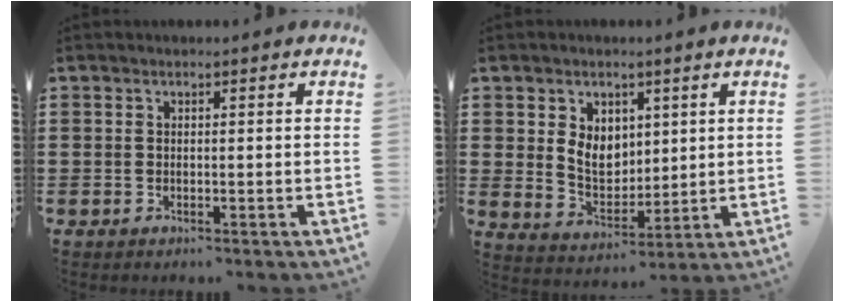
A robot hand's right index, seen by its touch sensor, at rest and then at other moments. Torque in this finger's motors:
{"motor_torque": [0.71, 0.62, 0.48, 0.11]}